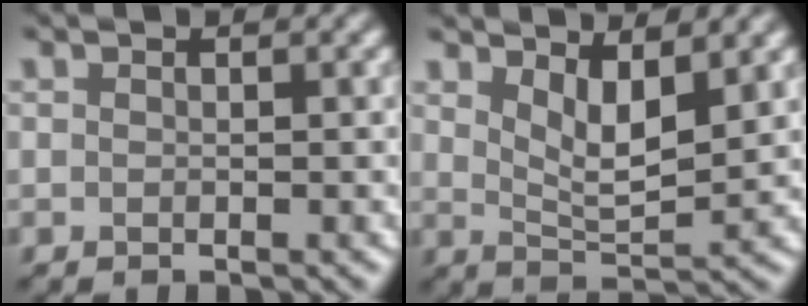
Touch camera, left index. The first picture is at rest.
{"total": 4.0, "force": [2.0, 1.4, 3.2], "torque": [-0.064, -0.015, 0.036]}